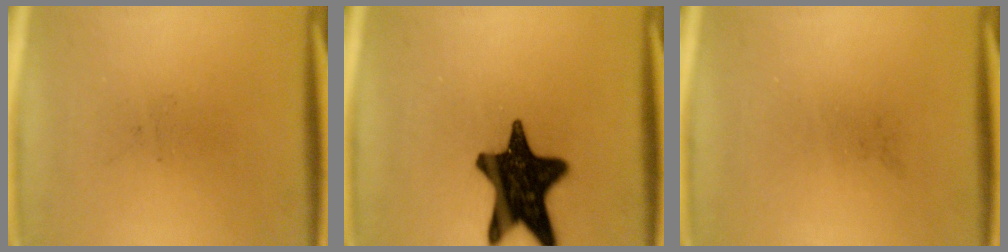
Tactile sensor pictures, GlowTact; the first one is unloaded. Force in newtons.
{"total": 17.9}
{"total": 0.0}